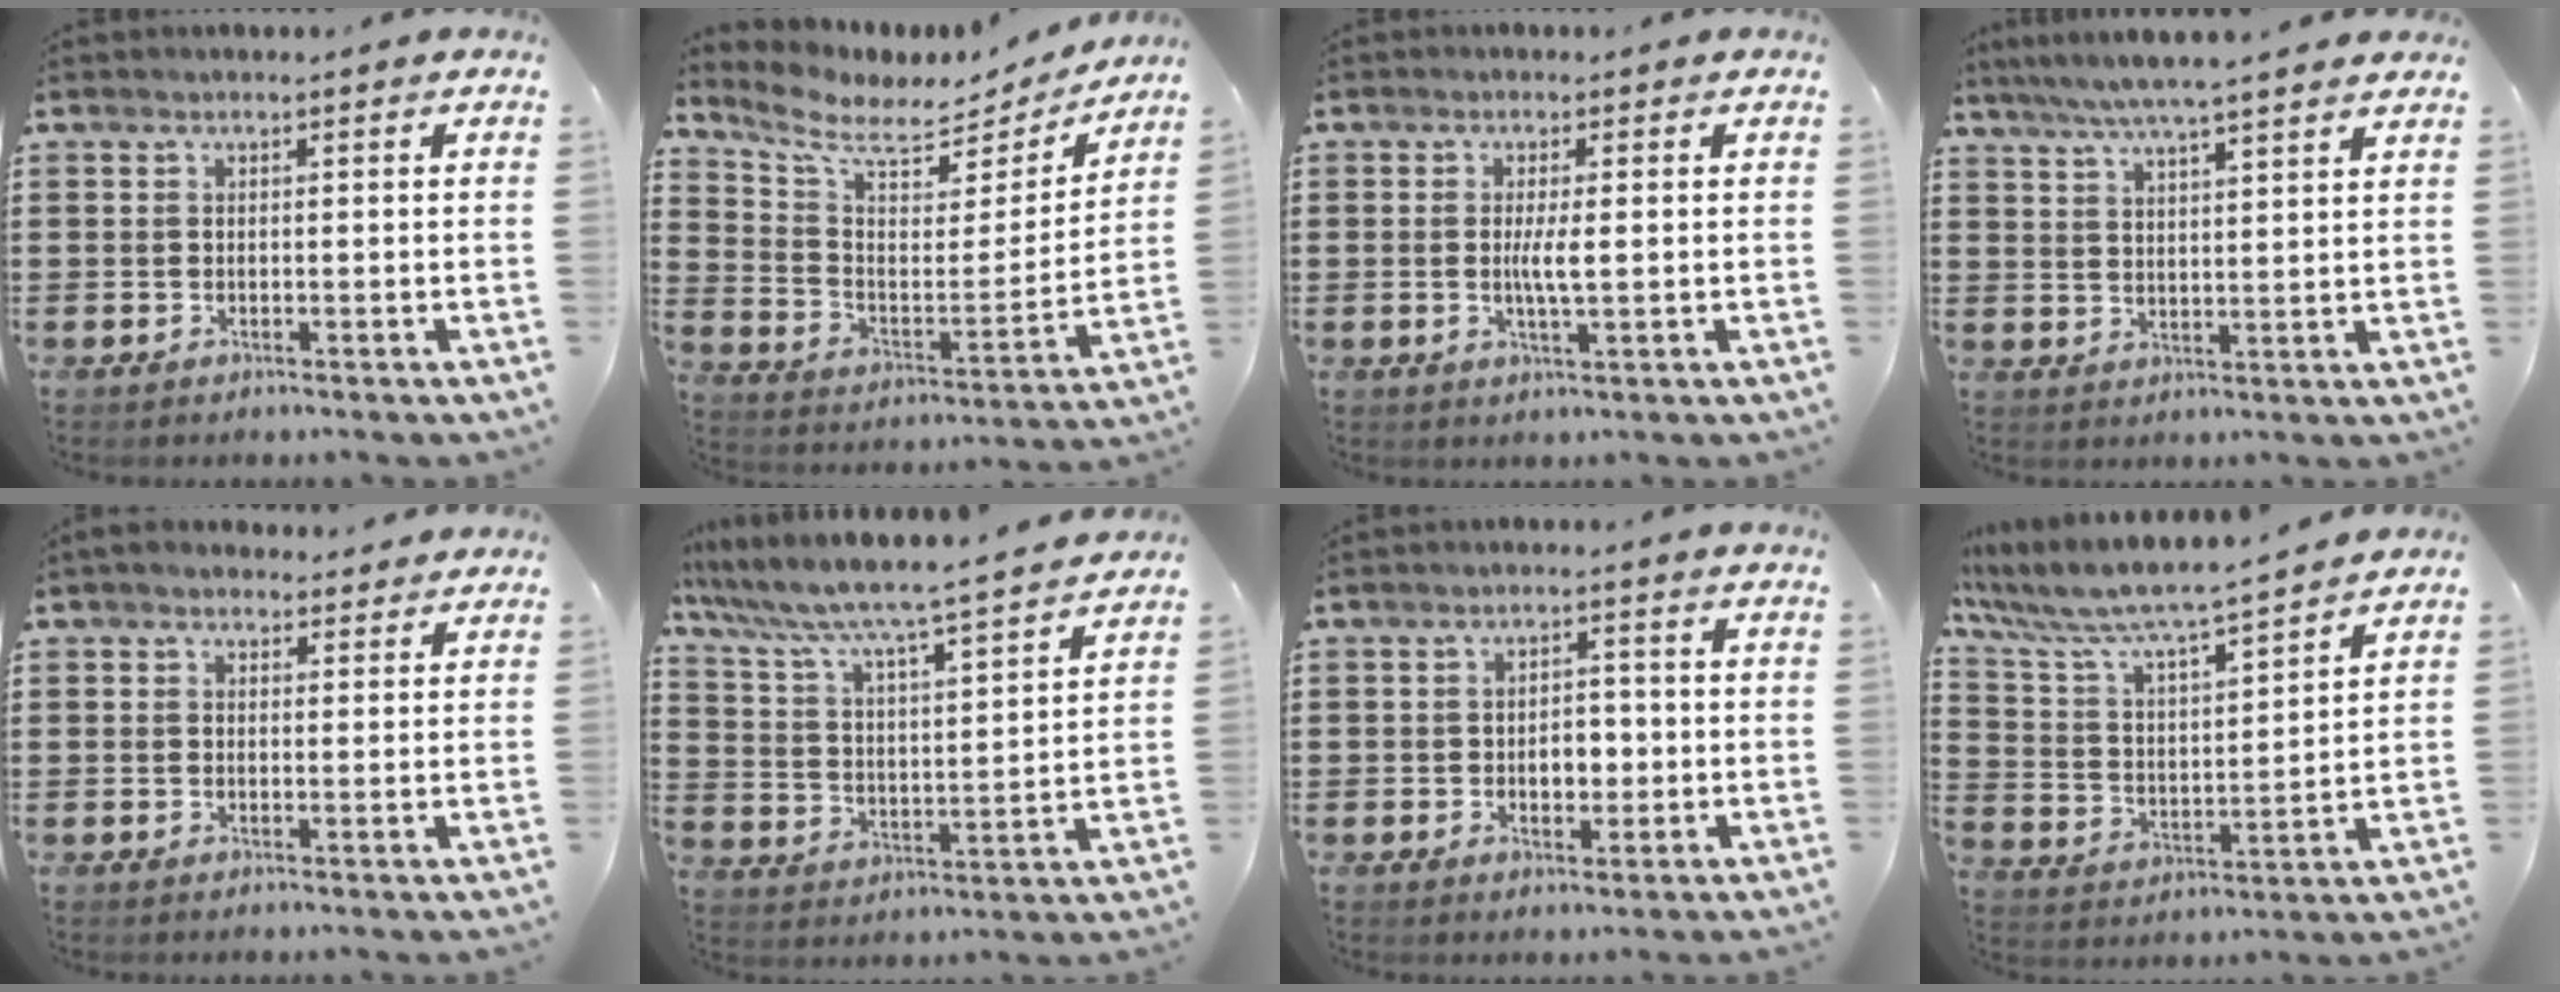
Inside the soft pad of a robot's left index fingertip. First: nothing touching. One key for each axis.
{"total": 7.1, "fx": 6.0, "fy": 2.4, "fz": 2.8, "tx": -0.089, "ty": -0.043, "tz": 0.103}
{"total": 3.4, "fx": 0.0, "fy": 0.5, "fz": 3.4, "tx": -0.062, "ty": -0.003, "tz": -0.001}
{"total": 5.4, "fx": 4.8, "fy": -0.3, "fz": 2.5, "tx": -0.062, "ty": -0.019, "tz": 0.084}
{"total": 2.3, "fx": 2.1, "fy": 0.9, "fz": 0.4, "tx": -0.014, "ty": 0.001, "tz": 0.039}
{"total": 5.6, "fx": 5.2, "fy": -0.3, "fz": 2.1, "tx": -0.069, "ty": -0.050, "tz": 0.076}
{"total": 4.1, "fx": -0.8, "fy": 2.5, "fz": 3.1, "tx": -0.055, "ty": 0.004, "tz": -0.020}
{"total": 7.1, "fx": 6.6, "fy": 0.4, "fz": 2.7, "tx": -0.084, "ty": -0.047, "tz": 0.107}